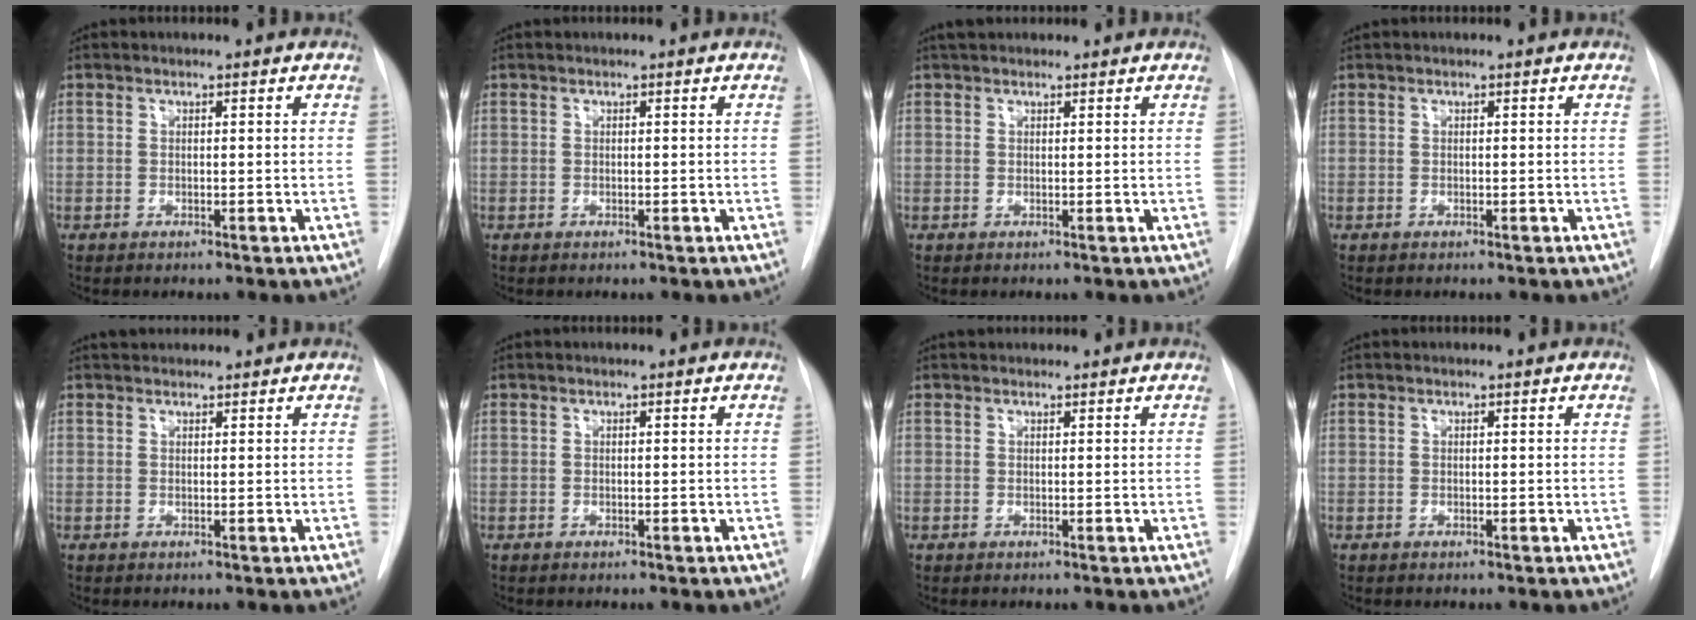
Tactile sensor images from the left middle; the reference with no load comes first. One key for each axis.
{"total": 0.0}
{"total": 2.7, "fx": 2.4, "fy": 1.0, "fz": 0.9, "tx": -0.009, "ty": 0.028, "tz": 0.037}
{"total": 0.0}
{"total": 2.9, "fx": 2.7, "fy": 0.9, "fz": 0.7, "tx": -0.005, "ty": 0.032, "tz": 0.042}
{"total": 0.0}
{"total": 2.1, "fx": 2.0, "fy": 0.6, "fz": 0.4, "tx": -0.002, "ty": 0.029, "tz": 0.030}
{"total": 0.0}